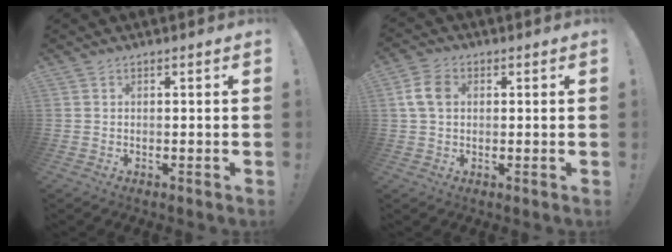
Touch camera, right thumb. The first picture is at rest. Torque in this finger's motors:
{"motor_torque": [0.96, 0.98, 0.62, -0.32, 0.00]}